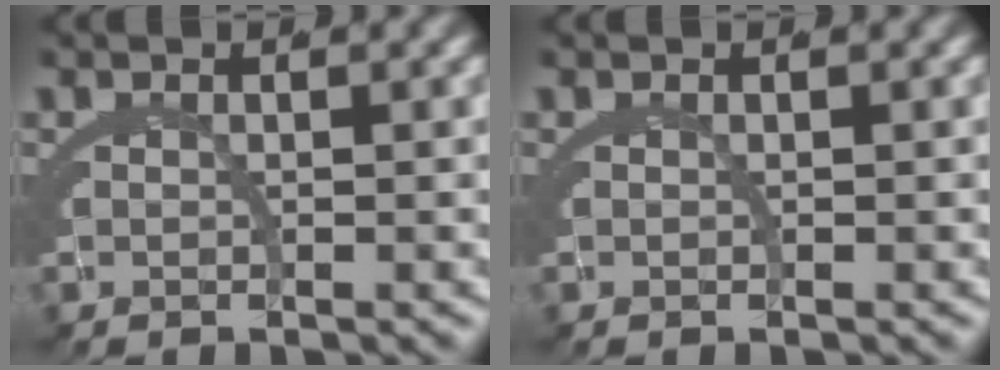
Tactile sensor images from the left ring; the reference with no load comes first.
{"total": 0.0}